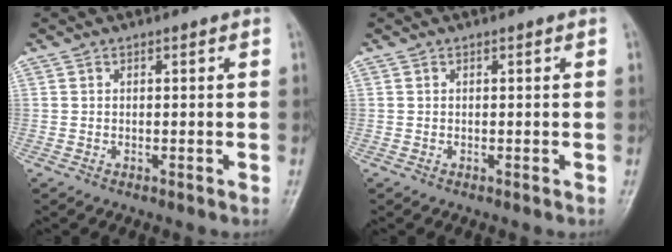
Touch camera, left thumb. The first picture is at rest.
{"total": 0.0}